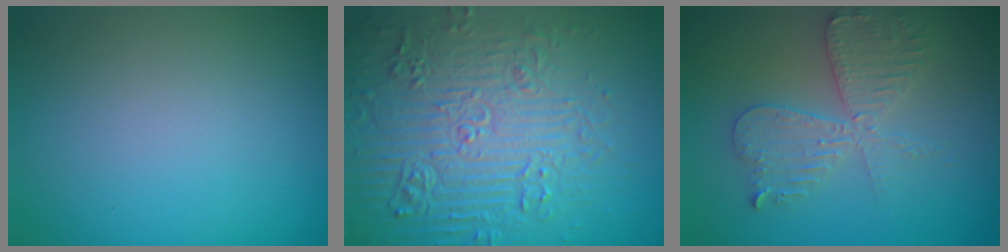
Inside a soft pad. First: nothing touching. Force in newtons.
{"total": 7.8, "press": 7.6, "slide": 1.8}
{"total": 3.7, "press": 3.6, "slide": 0.6}